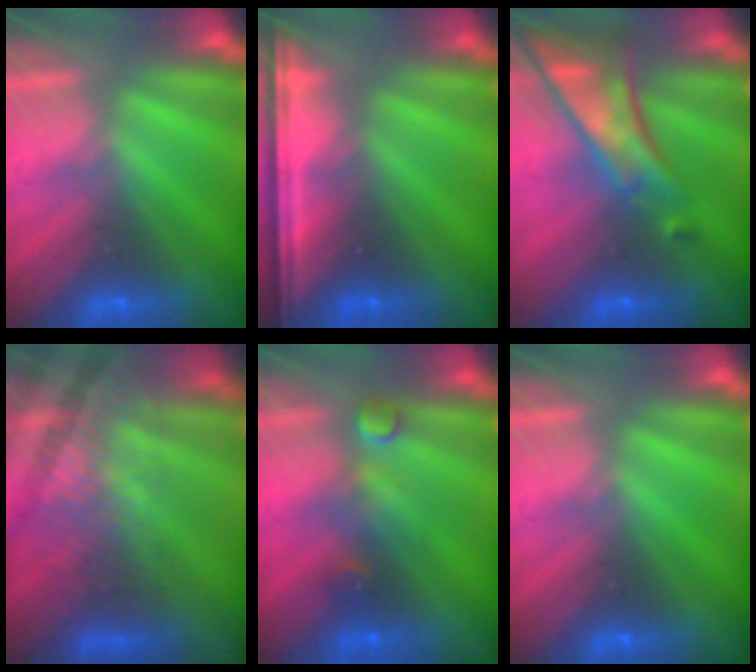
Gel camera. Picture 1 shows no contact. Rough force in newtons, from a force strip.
{"total": 8.1}
{"total": 5.8}
{"total": 3.7}
{"total": 2.9}
{"total": 0.0}